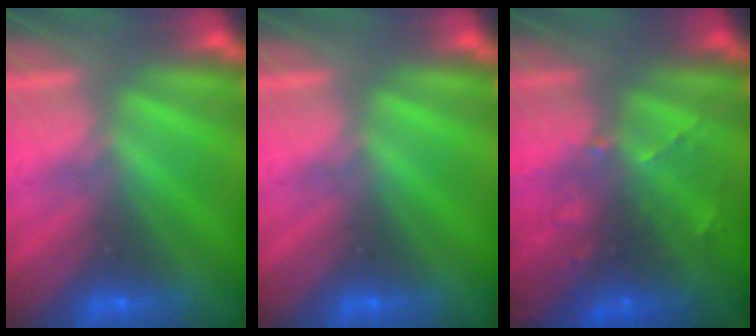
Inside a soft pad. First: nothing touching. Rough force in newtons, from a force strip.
{"total": 0.0}
{"total": 8.4}